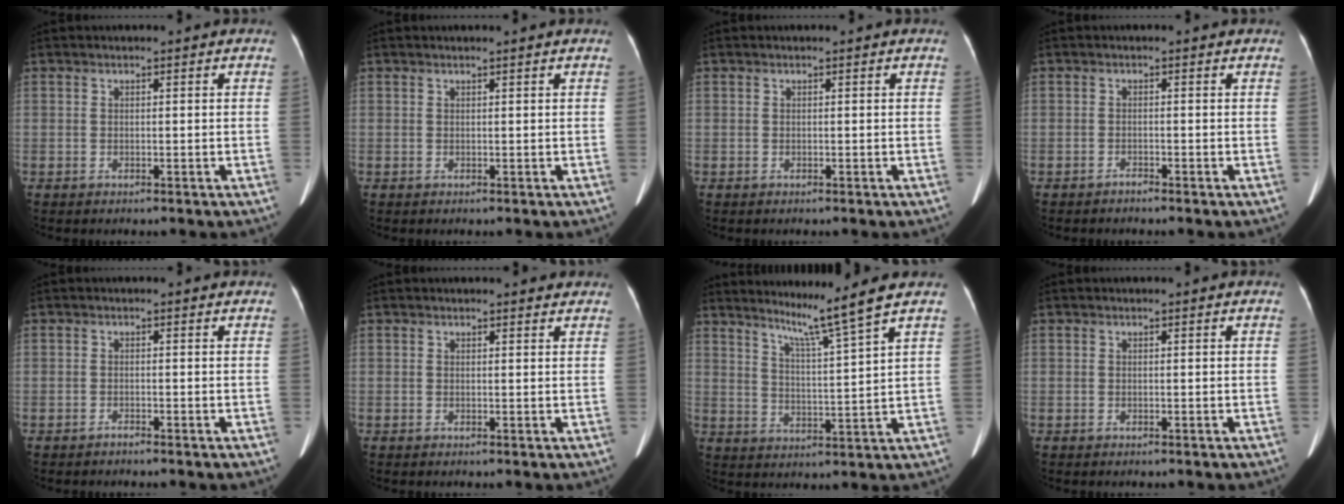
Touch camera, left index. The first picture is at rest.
{"total": 1.3, "force": [1.2, -0.3, 0.5], "torque": [-0.006, -0.006, 0.014]}
{"total": 0.0}
{"total": 1.0, "force": [-1.0, 0.1, -0.1], "torque": [0.003, -0.018, -0.021]}
{"total": 0.7, "force": [-0.7, 0.1, 0.0], "torque": [0.000, -0.011, -0.016]}
{"total": 4.9, "force": [4.6, 1.1, 1.4], "torque": [-0.009, -0.004, 0.042]}
{"total": 7.4, "force": [5.7, -2.9, 3.7], "torque": [-0.065, -0.041, 0.103]}
{"total": 0.0}